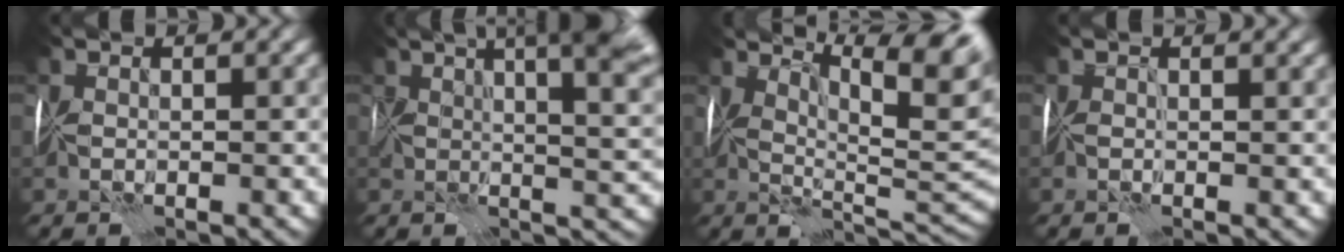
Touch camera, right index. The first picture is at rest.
{"total": 12.9, "force": [6.2, 5.1, 10.1], "torque": [-0.114, 0.044, 0.080]}
{"total": 8.1, "force": [4.5, 1.9, 6.5], "torque": [-0.076, 0.001, 0.067]}
{"total": 1.3, "force": [0.3, -1.3, -0.4], "torque": [0.012, -0.008, 0.004]}